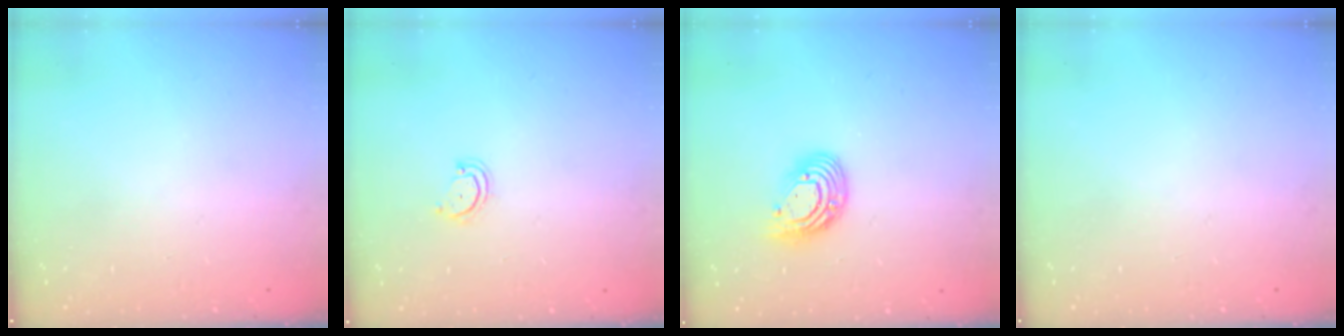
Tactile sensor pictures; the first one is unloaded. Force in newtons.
{"total": 3.1, "press": 3.1, "slide": 0.2}
{"total": 10.1, "press": 10.1, "slide": 0.9}
{"total": 0.0}